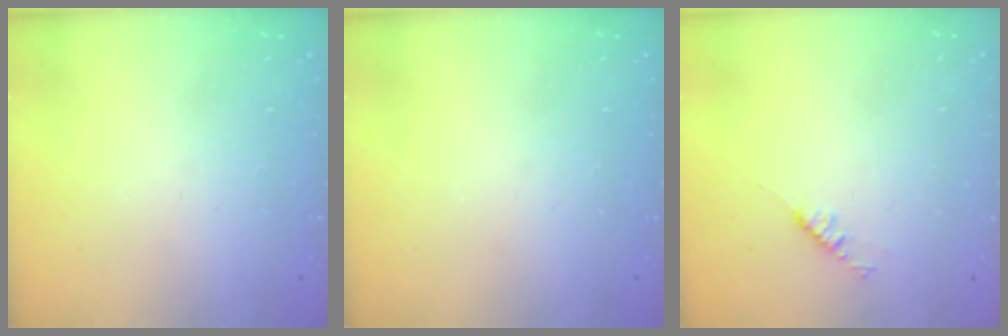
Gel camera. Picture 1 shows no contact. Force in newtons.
{"total": 0.0}
{"total": 3.5, "press": 3.4, "slide": 0.6}